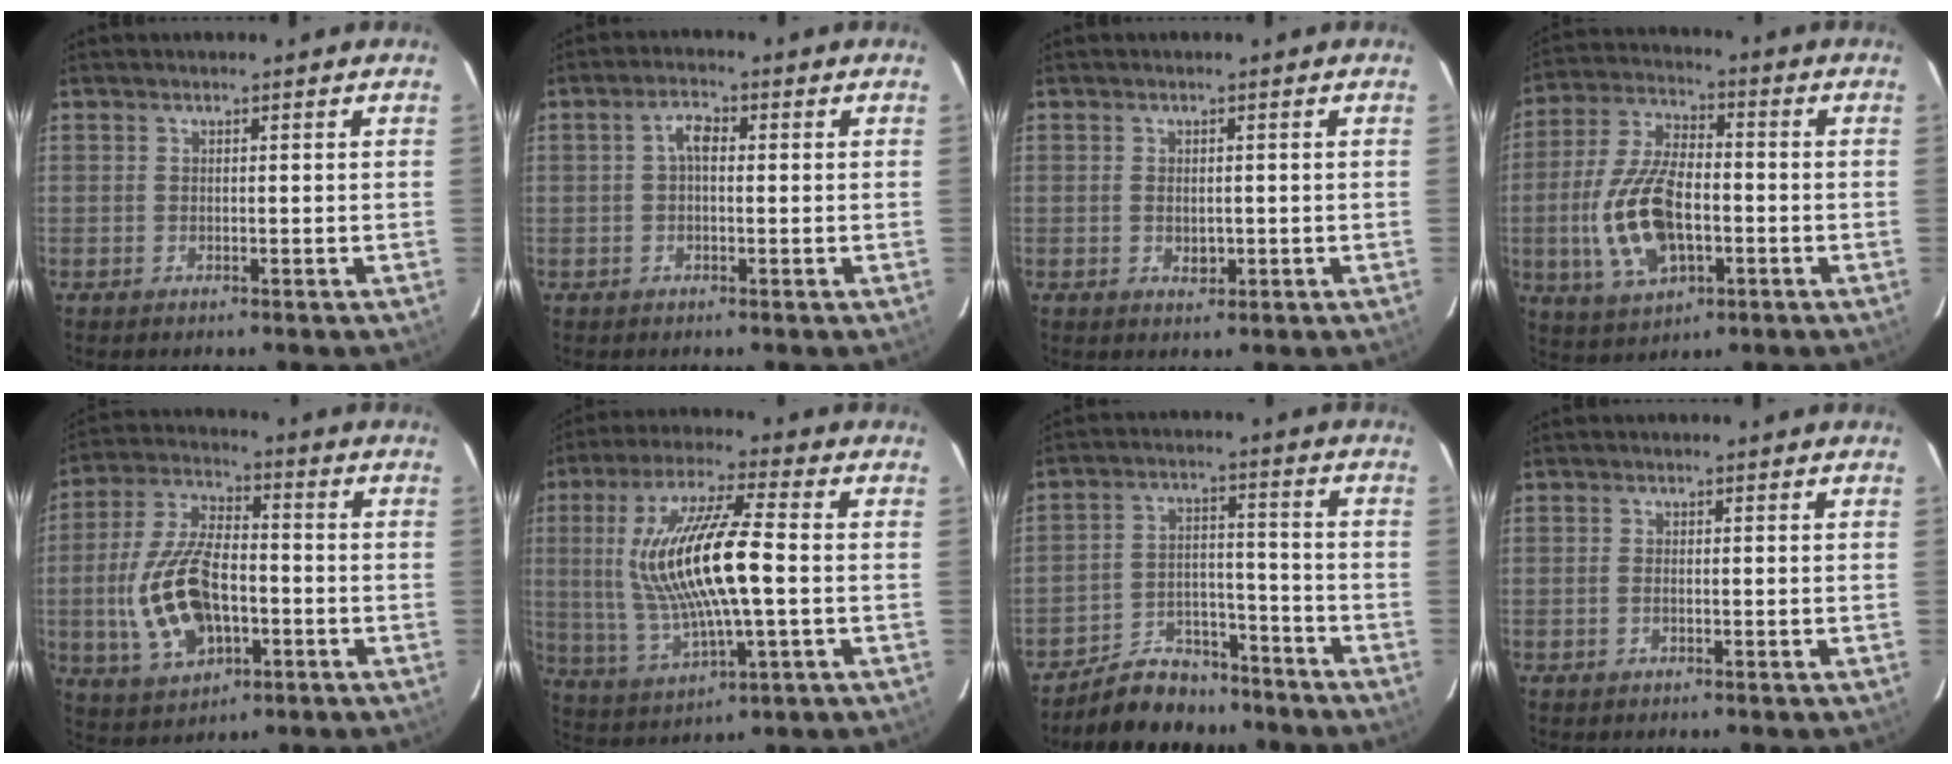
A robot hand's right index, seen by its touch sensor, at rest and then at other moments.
{"total": 2.9, "force": [0.2, 1.5, 2.5], "torque": [-0.049, 0.012, 0.004]}
{"total": 2.1, "force": [-0.2, 1.6, 1.3], "torque": [-0.020, -0.002, -0.001]}
{"total": 15.5, "force": [-3.1, 7.9, 13.0], "torque": [-0.276, 0.000, -0.050]}
{"total": 16.3, "force": [-3.2, 8.8, 13.3], "torque": [-0.285, 0.004, -0.046]}
{"total": 17.2, "force": [0.5, 3.9, 16.7], "torque": [-0.321, -0.001, 0.022]}
{"total": 11.5, "force": [-10.1, 5.0, 2.4], "torque": [-0.066, 0.027, -0.151]}
{"total": 0.7, "force": [-0.2, 0.4, 0.6], "torque": [-0.014, 0.000, -0.005]}